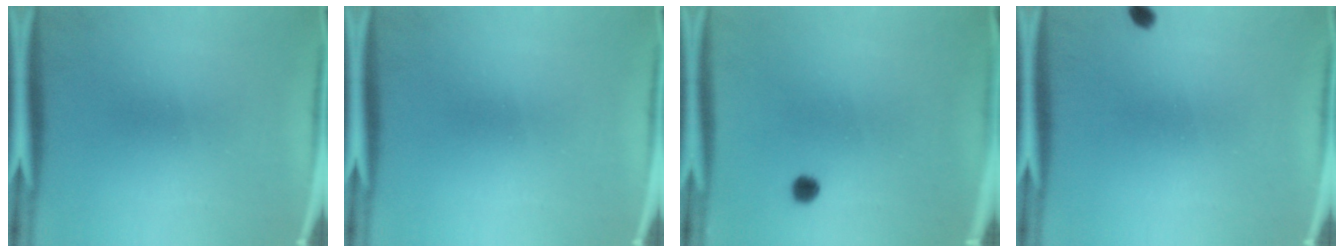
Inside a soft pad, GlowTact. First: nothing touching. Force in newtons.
{"total": 0.0}
{"total": 1.8}
{"total": 1.3}